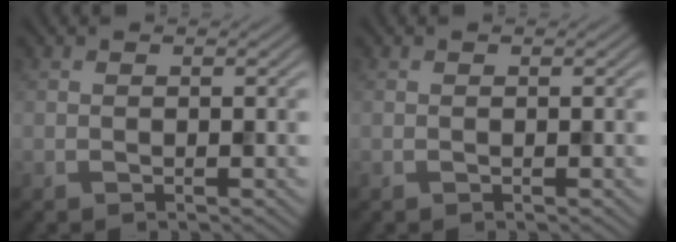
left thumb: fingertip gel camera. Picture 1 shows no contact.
{"total": 0.0}